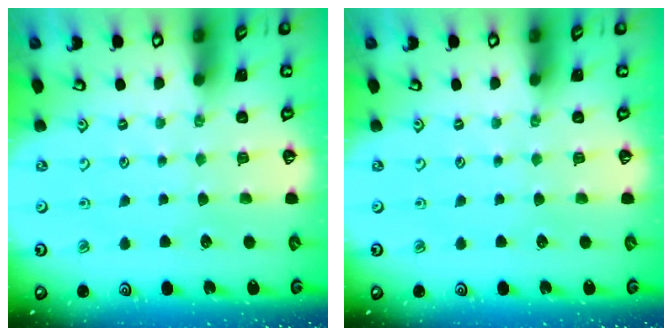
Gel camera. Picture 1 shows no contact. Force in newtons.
{"total": 0.0}